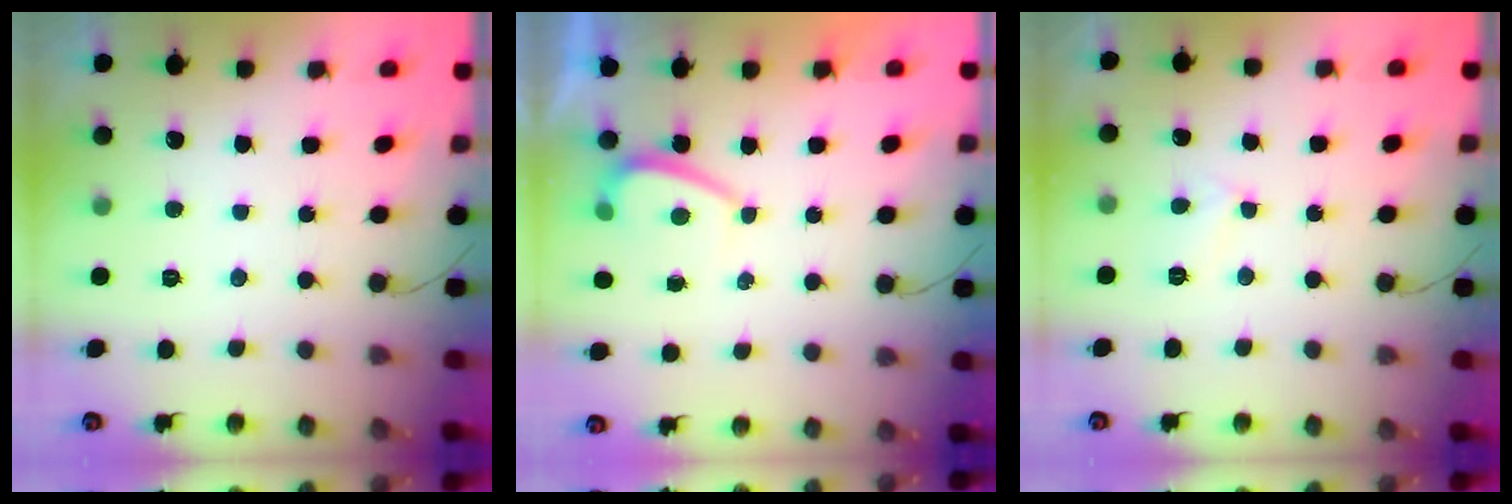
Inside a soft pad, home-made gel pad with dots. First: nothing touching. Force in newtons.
{"total": 0.9, "press": 0.7, "slide": 0.5}
{"total": 3.5, "press": 3.5, "slide": 0.4}